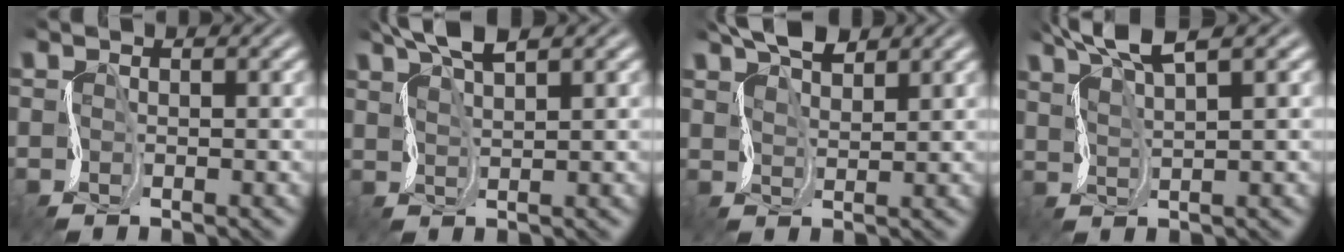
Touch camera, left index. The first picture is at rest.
{"total": 3.6, "force": [3.4, -0.4, 1.0], "torque": [-0.030, 0.009, 0.062]}
{"total": 3.8, "force": [3.8, 0.1, 0.5], "torque": [-0.034, 0.009, 0.070]}
{"total": 5.0, "force": [4.5, -0.2, 2.0], "torque": [-0.048, 0.013, 0.081]}